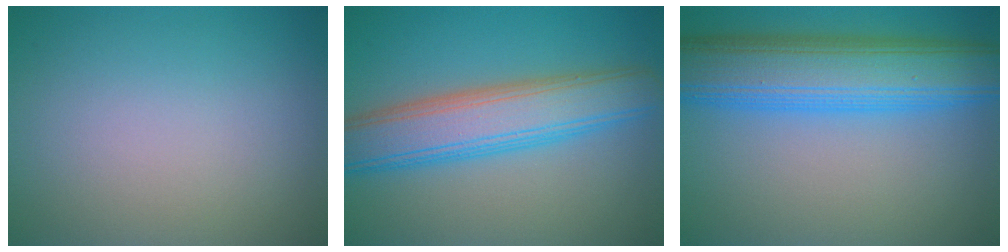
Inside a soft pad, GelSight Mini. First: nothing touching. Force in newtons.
{"total": 7.1, "press": 7.1, "slide": 0.4}
{"total": 10.0, "press": 10.0, "slide": 0.1}